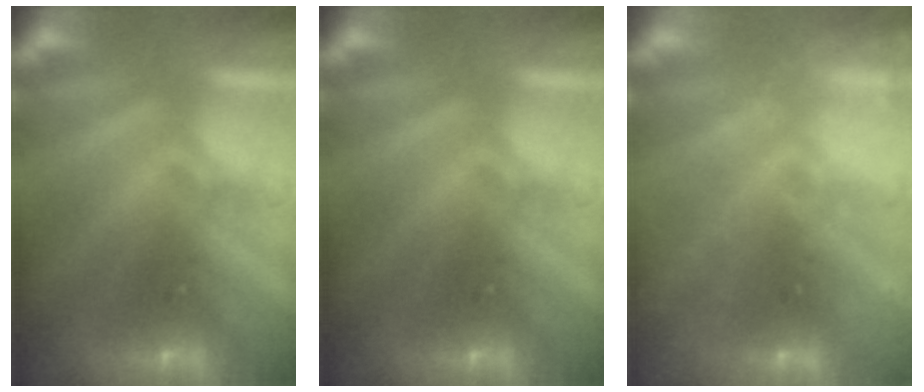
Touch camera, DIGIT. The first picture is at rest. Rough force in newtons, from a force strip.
{"total": 0.0}
{"total": 2.3}